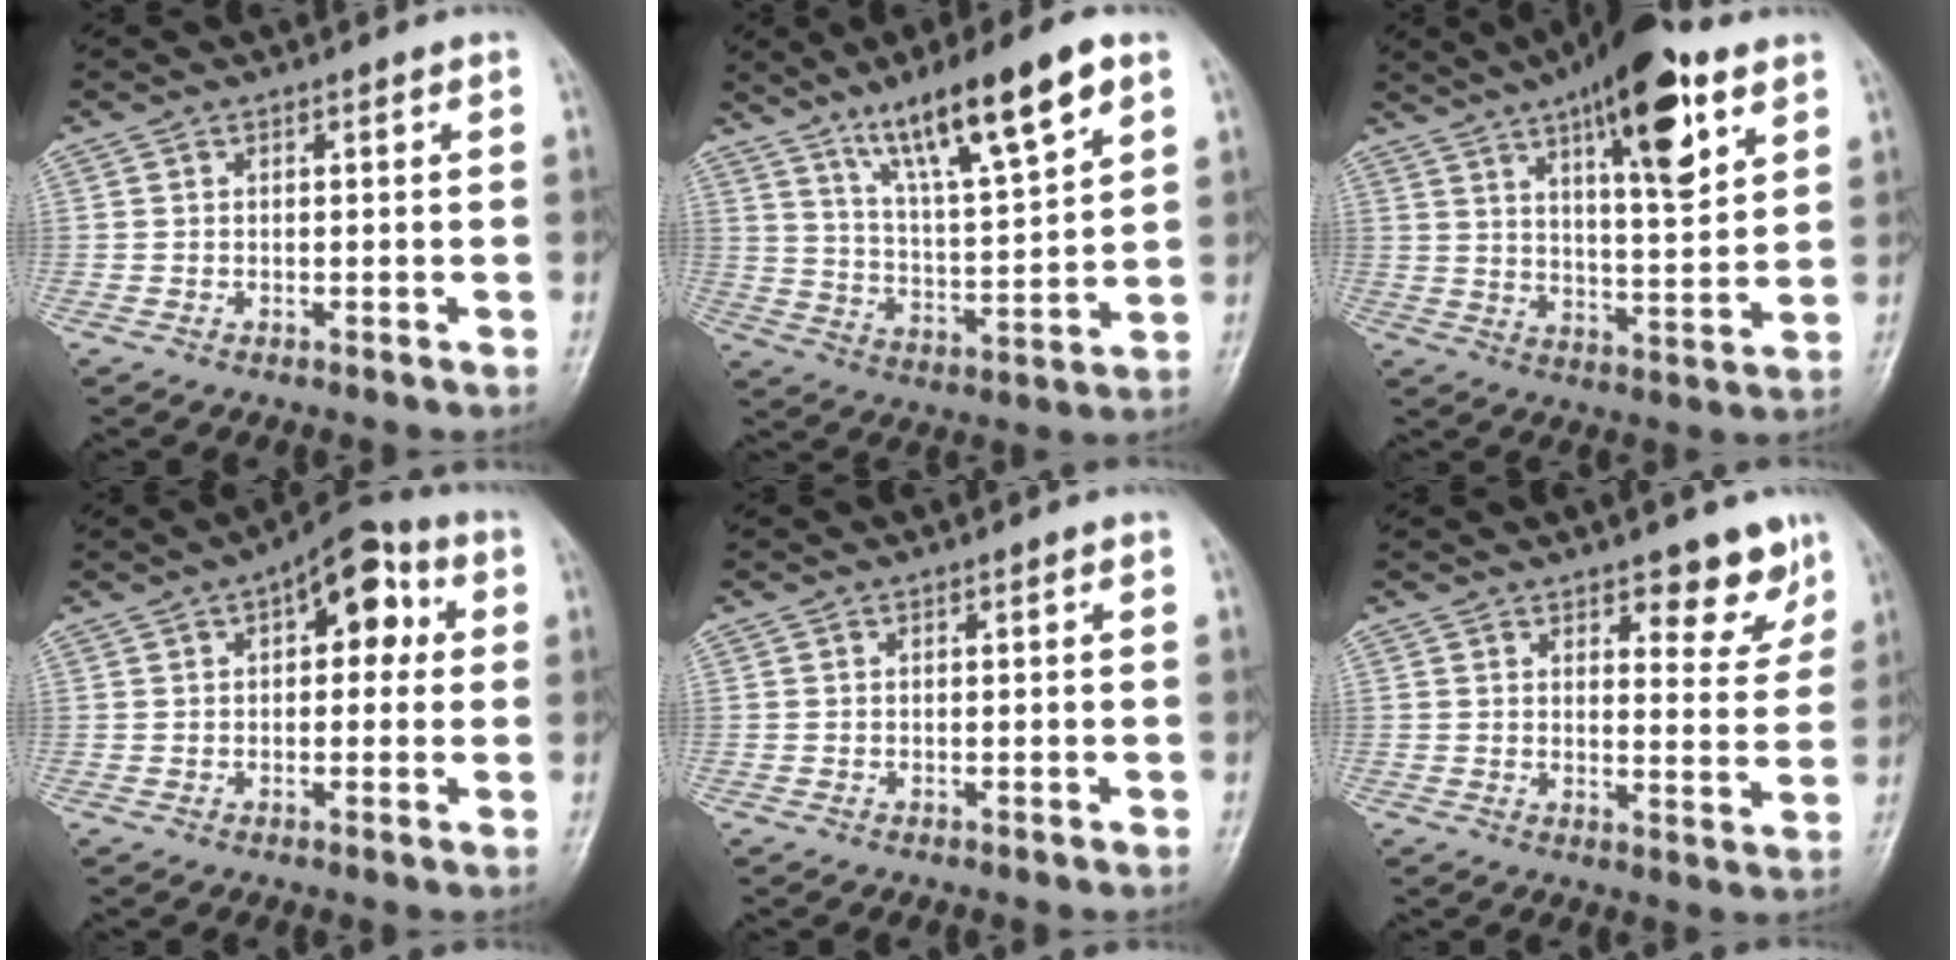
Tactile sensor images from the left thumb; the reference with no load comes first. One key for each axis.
{"total": 17.2, "fx": 10.5, "fy": 3.2, "fz": 13.2, "tx": -0.211, "ty": -0.044, "tz": 0.190}
{"total": 18.2, "fx": 9.5, "fy": 5.7, "fz": 14.5, "tx": -0.197, "ty": -0.035, "tz": 0.147}
{"total": 10.2, "fx": 3.0, "fy": 5.4, "fz": 8.1, "tx": -0.069, "ty": 0.018, "tz": 0.027}
{"total": 0.0}
{"total": 7.4, "fx": 5.1, "fy": 3.3, "fz": 4.3, "tx": -0.018, "ty": -0.033, "tz": 0.065}